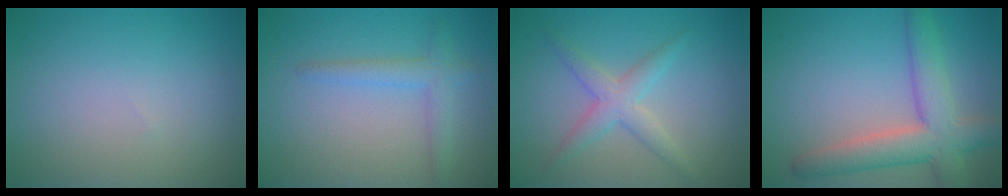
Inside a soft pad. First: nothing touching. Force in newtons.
{"total": 2.3, "press": 2.3, "slide": 0.2}
{"total": 2.9, "press": 2.9, "slide": 0.0}
{"total": 6.4, "press": 6.4, "slide": 0.4}